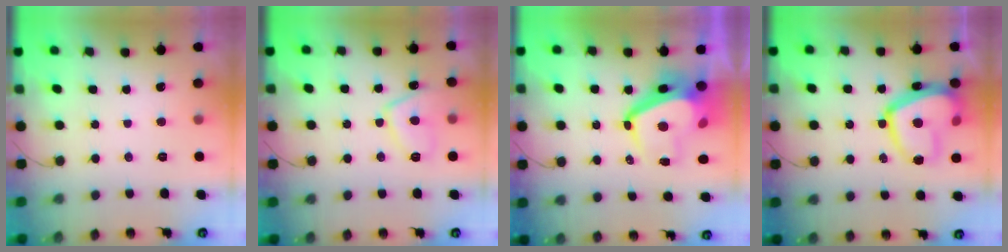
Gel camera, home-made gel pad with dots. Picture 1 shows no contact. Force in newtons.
{"total": 8.9, "press": 8.8, "slide": 1.2}
{"total": 8.4, "press": 8.4, "slide": 1.1}
{"total": 17.8, "press": 17.7, "slide": 1.6}